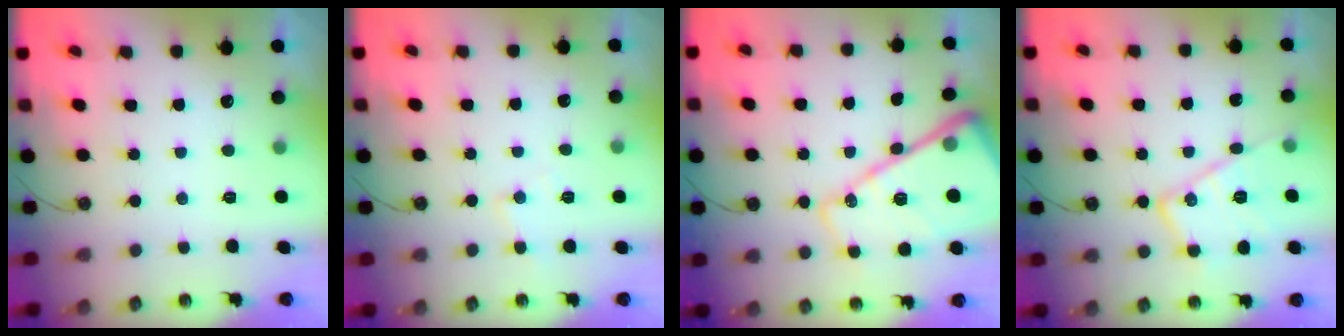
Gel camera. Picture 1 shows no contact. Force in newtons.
{"total": 6.0, "press": 6.0, "slide": 0.7}
{"total": 21.9, "press": 21.9, "slide": 1.7}
{"total": 15.4, "press": 15.4, "slide": 0.7}